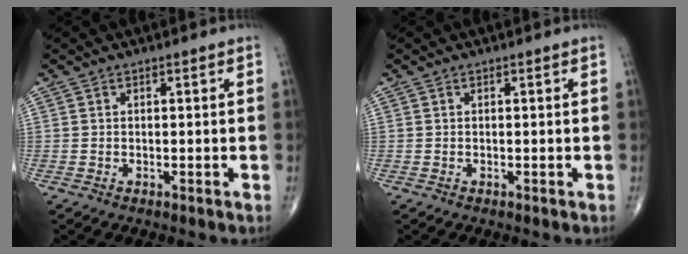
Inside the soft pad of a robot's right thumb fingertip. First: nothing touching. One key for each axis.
{"total": 0.0}